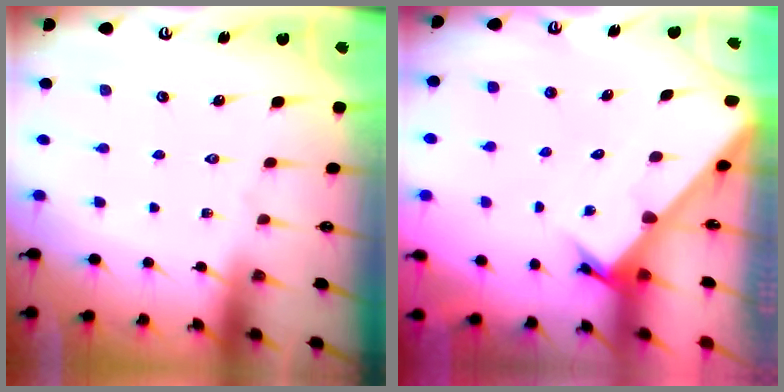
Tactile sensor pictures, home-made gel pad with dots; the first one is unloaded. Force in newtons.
{"total": 2.1, "press": 2.1, "slide": 0.2}